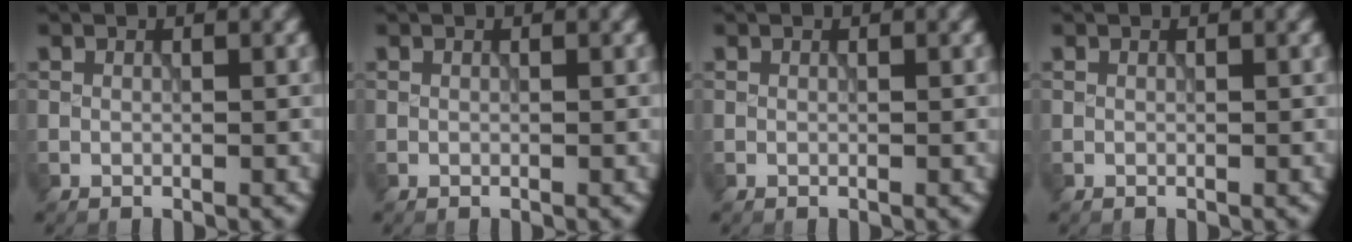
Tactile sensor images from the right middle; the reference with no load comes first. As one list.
[{"total": 0.0}, {"total": 0.0}, {"total": 0.0}]